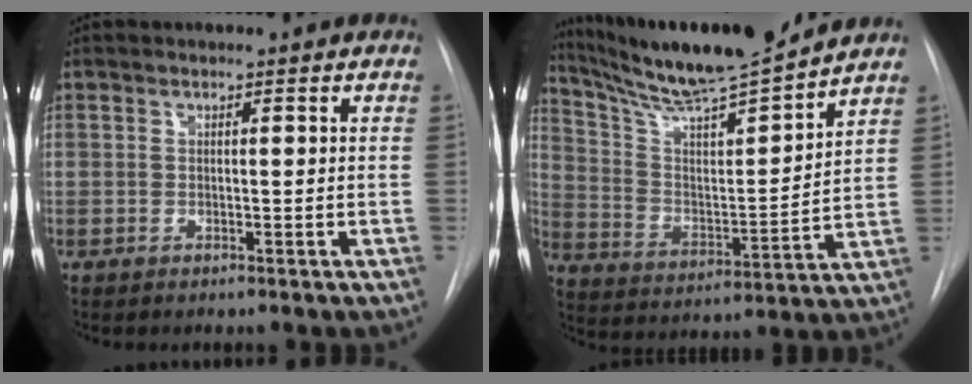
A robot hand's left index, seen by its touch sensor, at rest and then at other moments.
{"total": 16.2, "force": [14.2, -0.2, 7.6], "torque": [-0.133, -0.012, 0.248]}